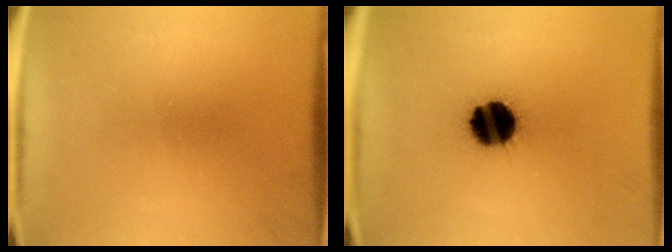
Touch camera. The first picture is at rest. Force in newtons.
{"total": 15.1}